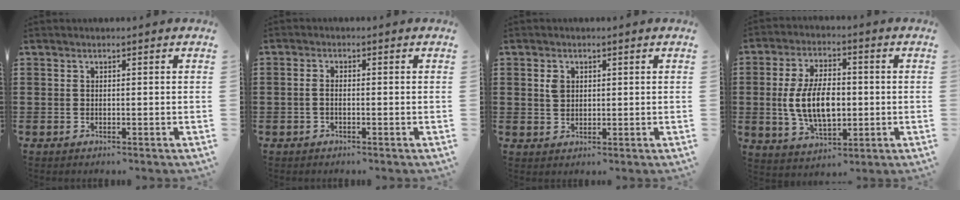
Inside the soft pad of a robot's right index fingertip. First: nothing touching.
{"total": 1.2, "force": [-0.4, 0.5, 1.0], "torque": [-0.027, -0.003, -0.011]}
{"total": 2.1, "force": [0.8, 1.6, 1.2], "torque": [-0.029, 0.006, 0.014]}
{"total": 9.5, "force": [-0.6, 5.1, 8.0], "torque": [-0.157, 0.000, -0.018]}